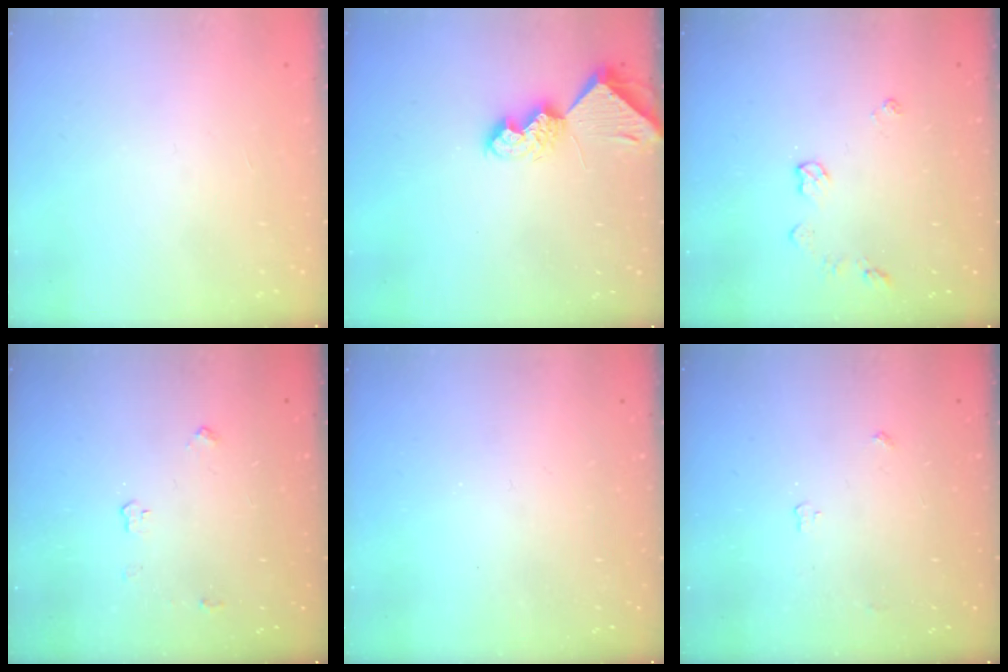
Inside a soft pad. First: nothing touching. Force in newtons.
{"total": 7.7, "press": 7.6, "slide": 0.9}
{"total": 6.1, "press": 6.1, "slide": 0.8}
{"total": 3.0, "press": 2.9, "slide": 0.5}
{"total": 0.0}
{"total": 3.0, "press": 2.9, "slide": 0.5}